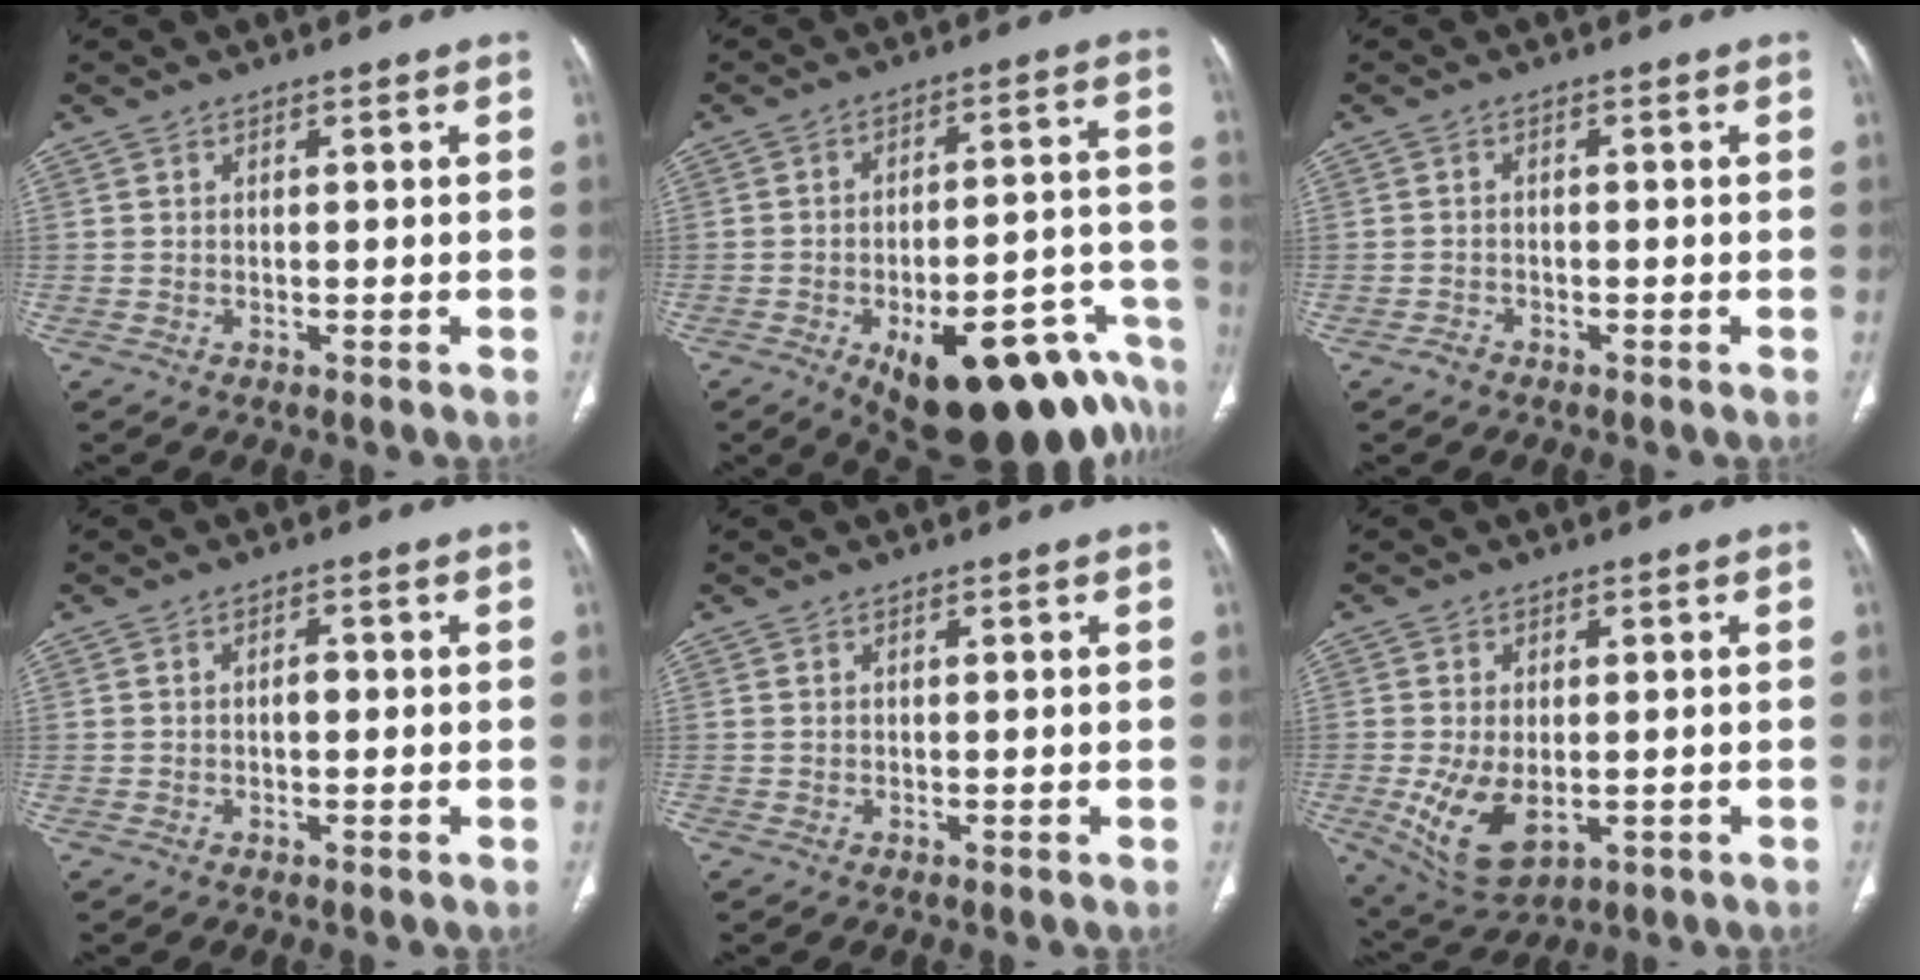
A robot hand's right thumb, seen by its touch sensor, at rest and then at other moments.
{"total": 26.8, "force": [-15.2, 10.7, 19.4], "torque": [-0.156, 0.072, -0.192]}
{"total": 1.5, "force": [-1.1, 0.9, 0.4], "torque": [-0.012, 0.006, -0.022]}
{"total": 1.4, "force": [-0.2, 0.9, 1.2], "torque": [-0.015, 0.003, -0.005]}
{"total": 0.0}
{"total": 9.7, "force": [-1.8, 5.6, 7.7], "torque": [-0.144, -0.011, -0.013]}